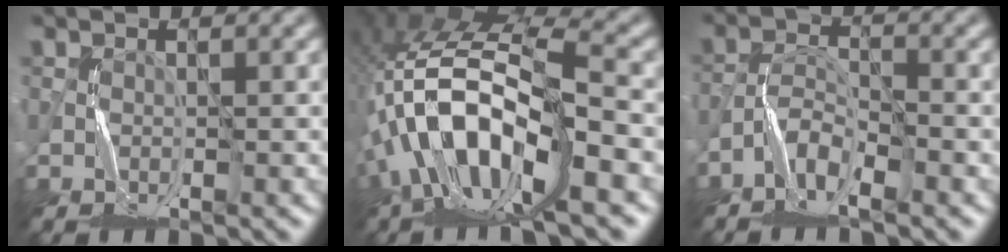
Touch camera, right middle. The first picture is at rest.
{"total": 11.9, "force": [-4.1, 4.4, 10.3], "torque": [-0.206, 0.014, -0.082]}
{"total": 2.8, "force": [-2.3, 0.7, 1.5], "torque": [-0.030, 0.003, -0.054]}